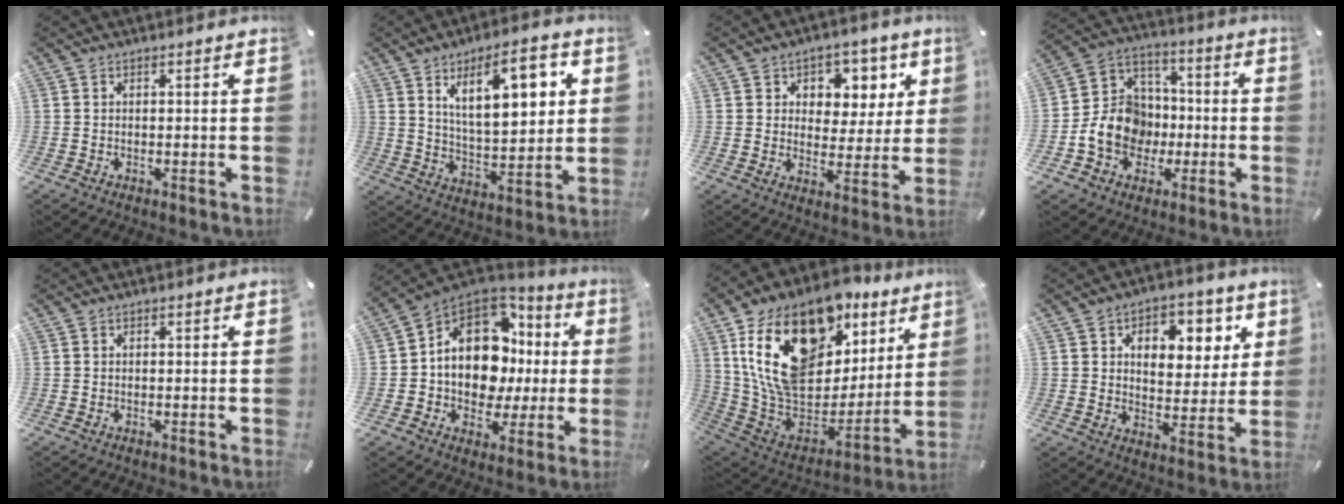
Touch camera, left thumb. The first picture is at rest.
{"total": 15.9, "force": [7.4, 7.2, 12.1], "torque": [-0.183, -0.018, 0.120]}
{"total": 8.1, "force": [3.2, 7.2, 1.9], "torque": [-0.016, -0.028, 0.054]}
{"total": 13.5, "force": [-3.7, 11.6, 5.7], "torque": [-0.117, 0.024, -0.063]}
{"total": 0.0}
{"total": 15.5, "force": [1.9, 11.9, 9.9], "torque": [-0.173, -0.013, 0.036]}
{"total": 24.3, "force": [11.5, 15.3, 15.0], "torque": [-0.256, -0.069, 0.209]}
{"total": 9.4, "force": [3.8, 7.2, 4.6], "torque": [-0.047, -0.025, 0.058]}